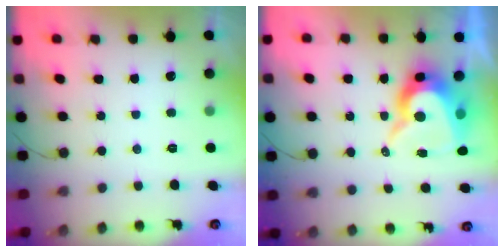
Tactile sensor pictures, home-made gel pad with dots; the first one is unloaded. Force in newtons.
{"total": 12.5, "press": 12.5, "slide": 1.0}